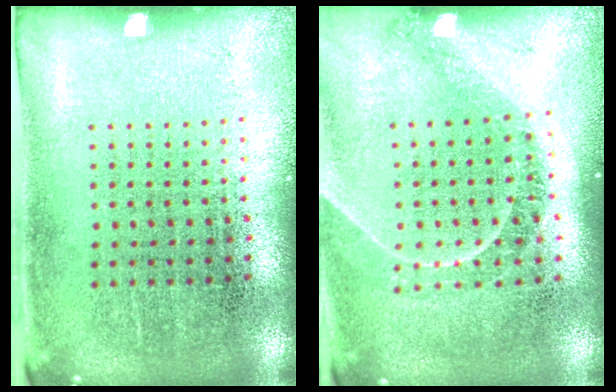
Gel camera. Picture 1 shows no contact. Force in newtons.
{"total": 1.2, "press": 1.1, "slide": 0.4}